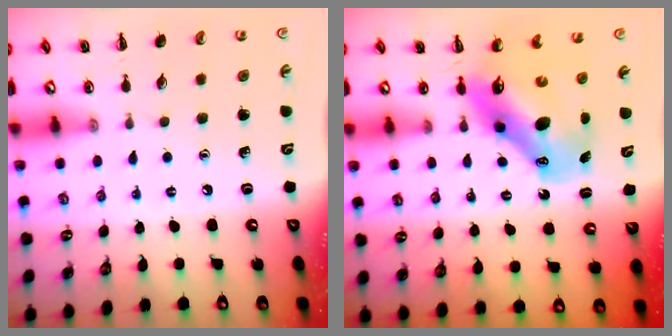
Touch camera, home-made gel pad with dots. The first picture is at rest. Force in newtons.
{"total": 11.5, "press": 11.1, "slide": 2.9}